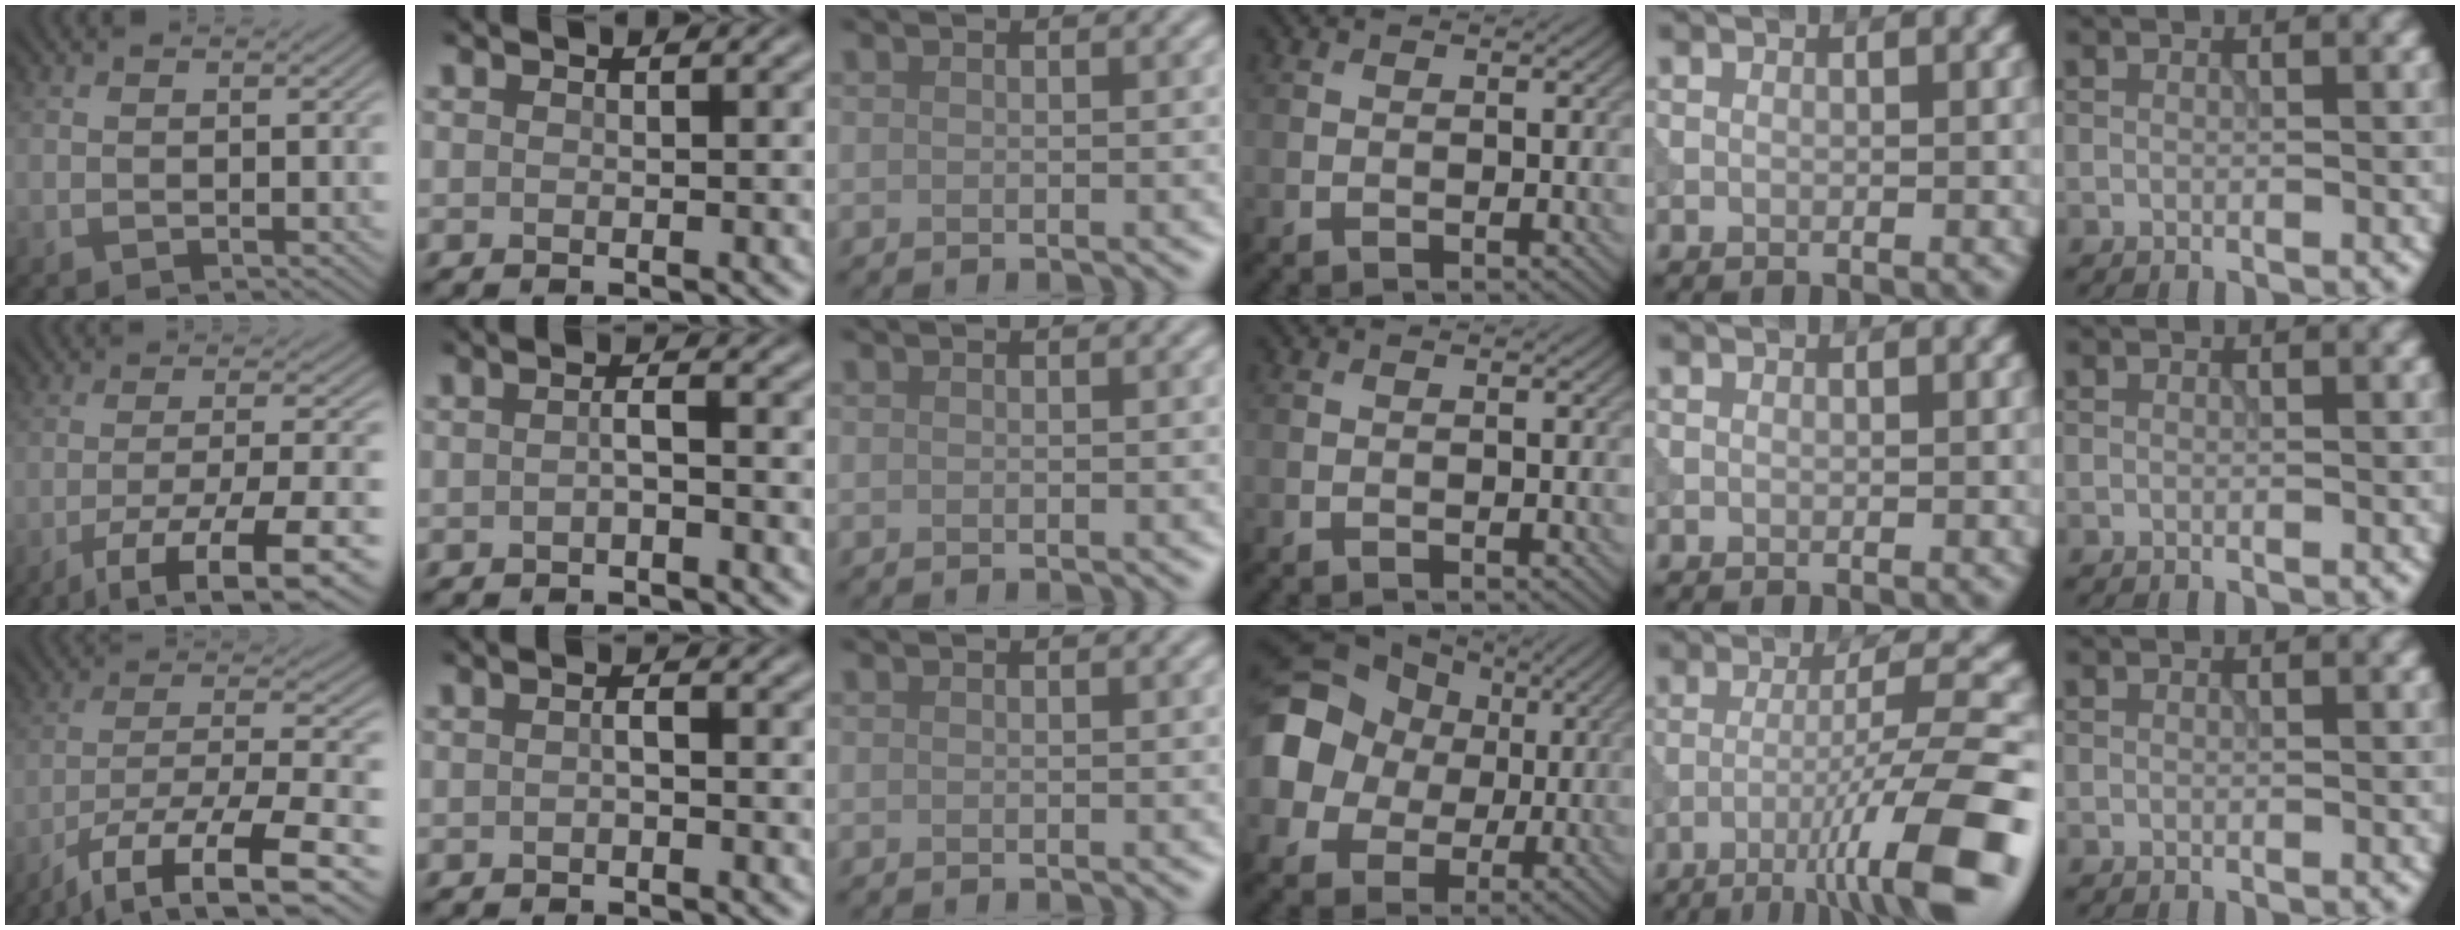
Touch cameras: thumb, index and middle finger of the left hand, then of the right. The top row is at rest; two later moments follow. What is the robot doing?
{"motion": "extract", "object": "tissue"}